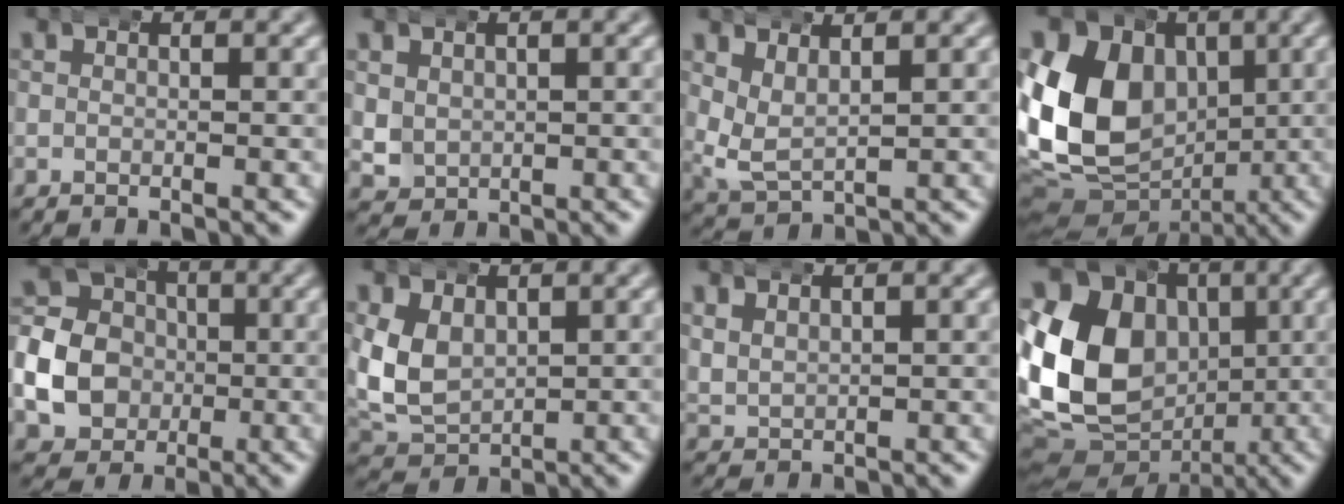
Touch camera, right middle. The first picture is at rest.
{"total": 2.7, "force": [0.8, 2.4, 1.0], "torque": [-0.044, -0.017, 0.026]}
{"total": 4.1, "force": [1.8, 2.8, 2.4], "torque": [-0.071, -0.020, 0.043]}
{"total": 15.6, "force": [1.0, 12.7, 9.0], "torque": [-0.193, -0.039, 0.032]}
{"total": 9.4, "force": [-0.2, 8.5, 4.0], "torque": [-0.101, -0.031, -0.004]}
{"total": 6.6, "force": [0.5, 5.6, 3.4], "torque": [-0.113, -0.030, 0.028]}
{"total": 2.4, "force": [1.7, 1.5, 0.8], "torque": [-0.028, -0.006, 0.042]}
{"total": 17.7, "force": [0.7, 14.5, 10.0], "torque": [-0.217, -0.044, 0.026]}